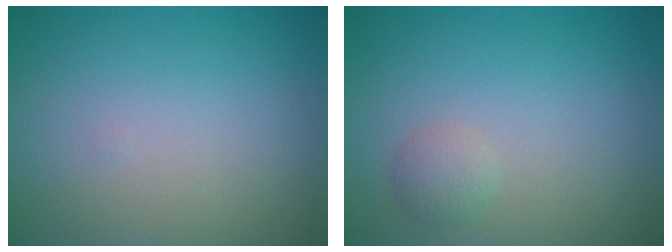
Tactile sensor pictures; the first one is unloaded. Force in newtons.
{"total": 1.3, "press": 1.3, "slide": 0.0}